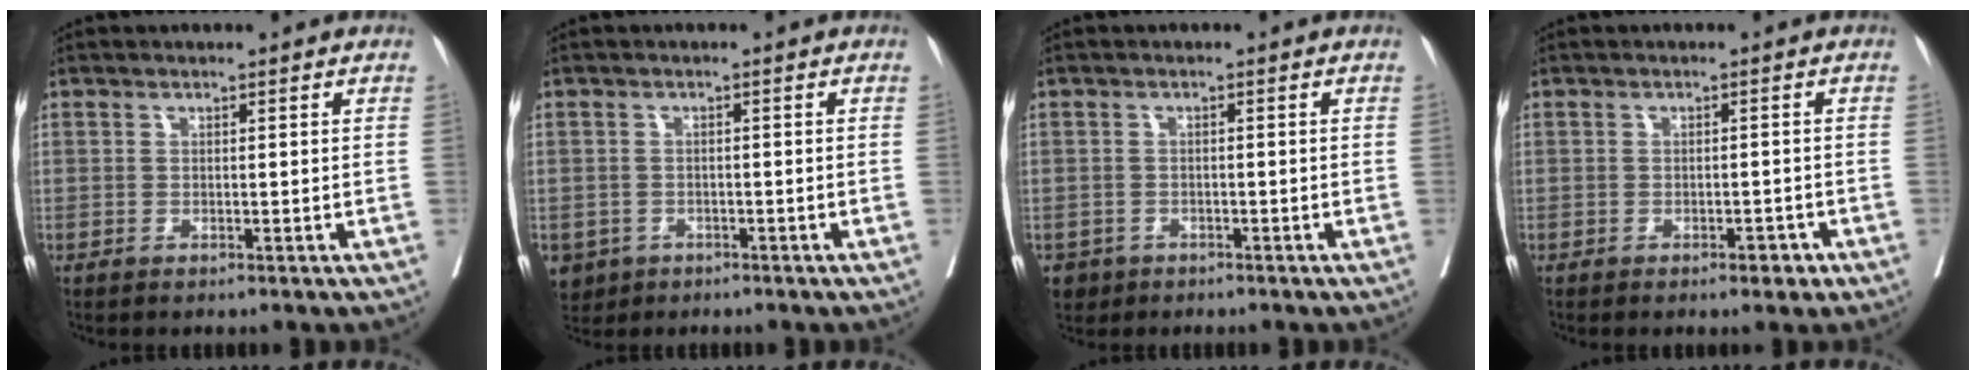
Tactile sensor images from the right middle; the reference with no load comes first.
{"total": 4.9, "force": [-2.7, 4.0, 1.1], "torque": [-0.021, 0.003, -0.040]}
{"total": 2.6, "force": [-1.5, 2.1, 0.1], "torque": [-0.003, 0.006, -0.026]}
{"total": 2.1, "force": [-1.3, 0.8, 1.4], "torque": [-0.019, 0.001, -0.016]}